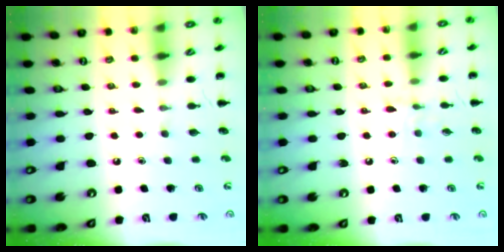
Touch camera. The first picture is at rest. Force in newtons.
{"total": 4.8, "press": 4.6, "slide": 1.2}